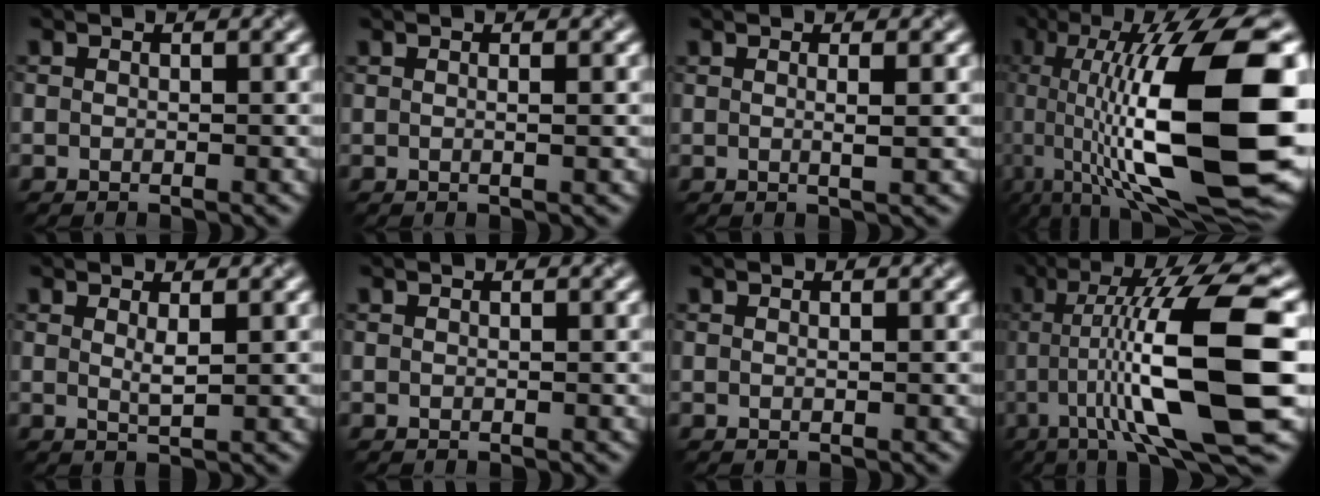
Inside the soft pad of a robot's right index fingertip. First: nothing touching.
{"total": 1.4, "force": [0.3, 0.6, 1.3], "torque": [-0.011, 0.000, -0.007]}
{"total": 2.1, "force": [0.3, 0.6, 1.9], "torque": [-0.026, 0.002, -0.005]}
{"total": 18.5, "force": [0.4, 6.7, 17.3], "torque": [-0.281, 0.020, 0.001]}
{"total": 1.2, "force": [0.5, 0.1, 1.1], "torque": [-0.021, -0.005, 0.008]}
{"total": 0.0}
{"total": 0.0}
{"total": 13.7, "force": [-0.3, 2.5, 13.5], "torque": [-0.198, 0.014, -0.008]}